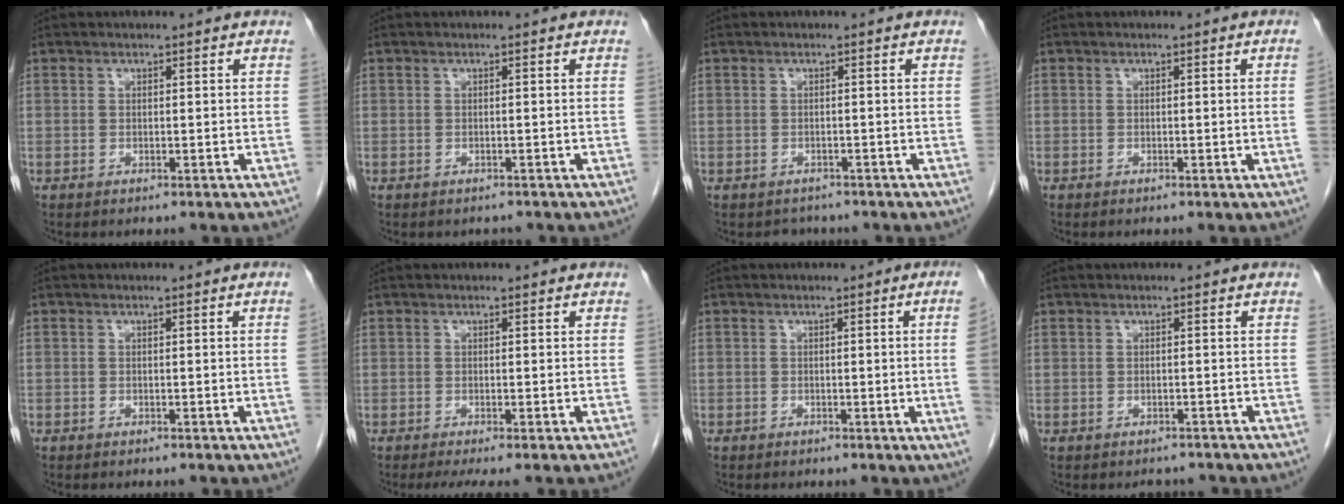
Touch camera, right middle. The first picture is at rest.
{"total": 1.0, "force": [-0.9, 0.4, 0.0], "torque": [-0.009, -0.003, -0.013]}
{"total": 2.2, "force": [-1.8, 1.1, -0.1], "torque": [-0.008, -0.002, -0.027]}
{"total": 0.9, "force": [-0.1, -0.4, 0.8], "torque": [-0.002, 0.002, 0.000]}
{"total": 0.6, "force": [-0.2, -0.3, 0.5], "torque": [-0.001, 0.003, -0.004]}
{"total": 2.8, "force": [-1.9, 0.1, 2.1], "torque": [-0.035, -0.012, -0.030]}
{"total": 4.1, "force": [-0.5, -1.4, 3.8], "torque": [-0.038, -0.004, -0.009]}
{"total": 2.3, "force": [-2.1, 0.9, 0.1], "torque": [-0.004, -0.003, -0.028]}